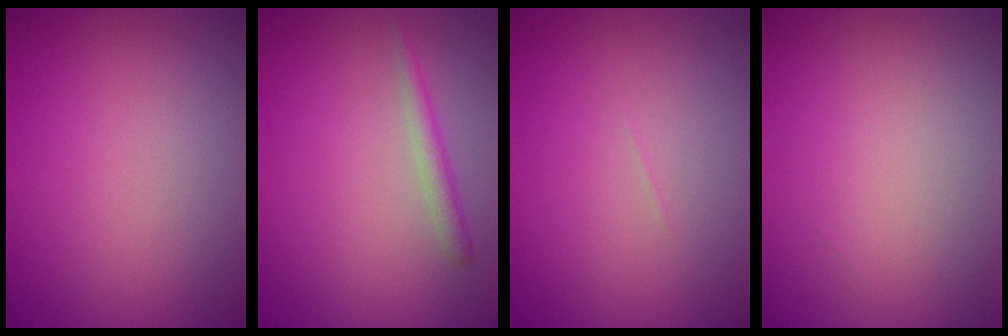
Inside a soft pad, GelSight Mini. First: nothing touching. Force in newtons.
{"total": 1.6, "press": 1.6, "slide": 0.1}
{"total": 0.0}
{"total": 0.0}